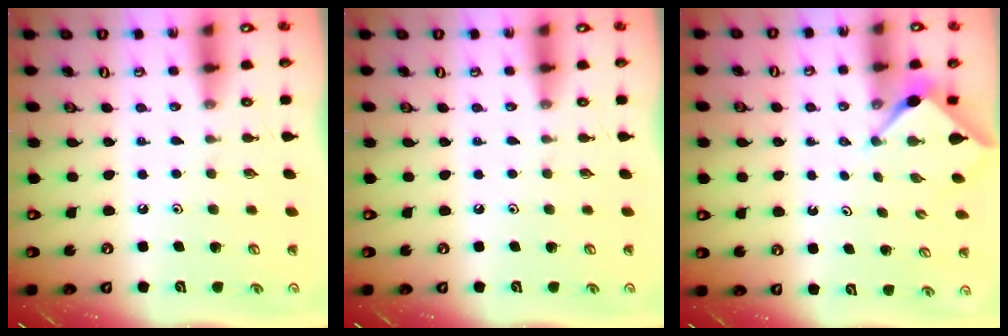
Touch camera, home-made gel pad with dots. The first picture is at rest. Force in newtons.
{"total": 0.0}
{"total": 3.0, "press": 2.9, "slide": 0.3}